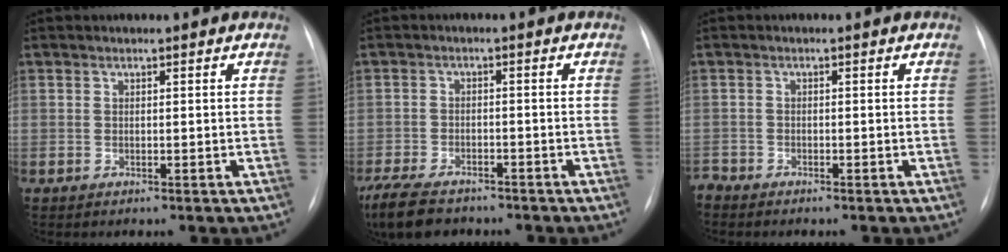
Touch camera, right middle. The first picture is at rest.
{"total": 11.6, "force": [-8.8, 5.0, 5.7], "torque": [-0.129, -0.016, -0.138]}
{"total": 1.7, "force": [-1.6, 0.3, -0.1], "torque": [0.004, -0.004, -0.029]}